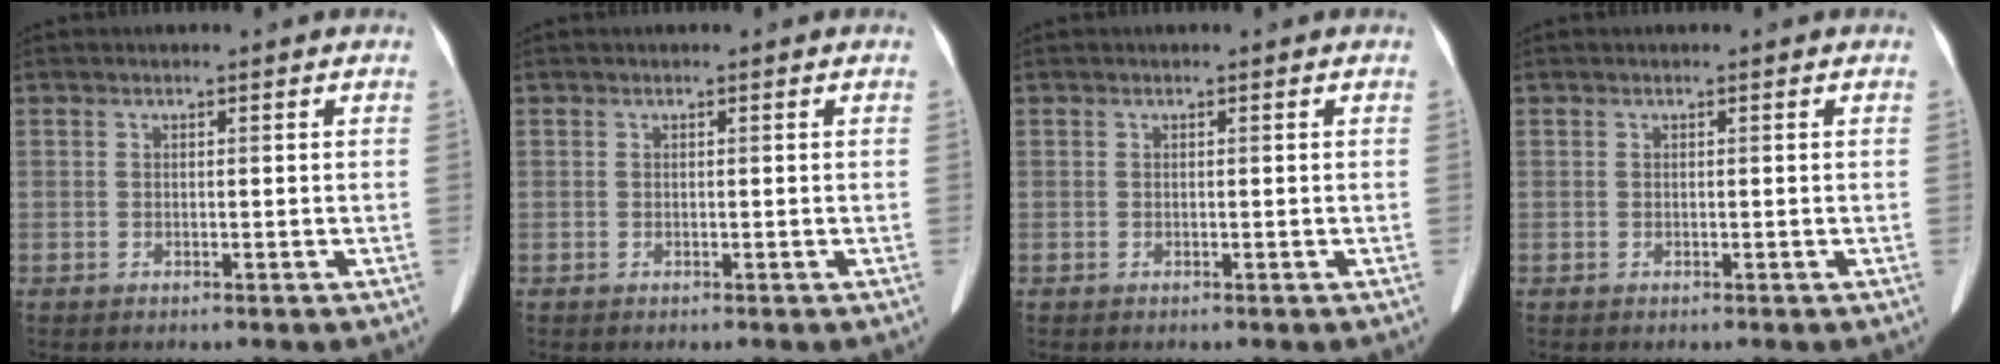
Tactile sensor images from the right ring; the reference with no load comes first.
{"total": 0.0}
{"total": 0.0}
{"total": 0.0}